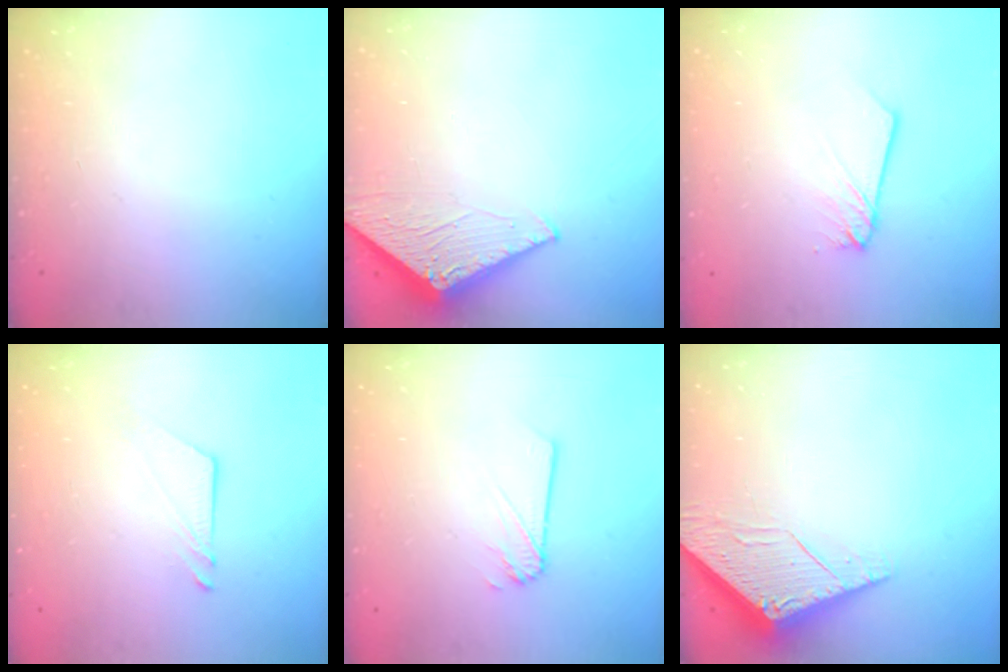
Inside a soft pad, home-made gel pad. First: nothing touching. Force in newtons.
{"total": 2.8, "press": 2.8, "slide": 0.2}
{"total": 2.7, "press": 2.7, "slide": 0.3}
{"total": 5.1, "press": 5.1, "slide": 0.5}
{"total": 1.3, "press": 1.3, "slide": 0.1}
{"total": 5.6, "press": 5.6, "slide": 0.3}